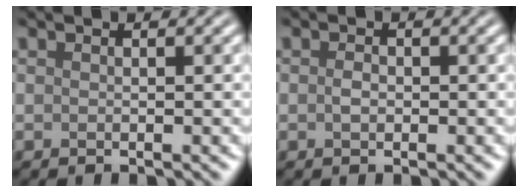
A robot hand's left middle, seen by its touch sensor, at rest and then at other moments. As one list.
[{"total": 1.0, "force": [-0.1, 0.7, 0.7], "torque": [-0.016, 0.000, -0.004]}]